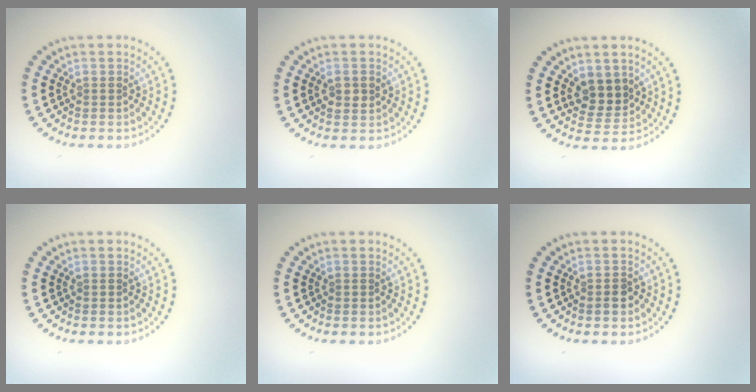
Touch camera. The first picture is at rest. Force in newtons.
{"total": 1.7, "press": 1.7, "slide": 0.2}
{"total": 2.8, "press": 2.5, "slide": 1.3}
{"total": 0.0}
{"total": 0.0}
{"total": 1.3, "press": 1.2, "slide": 0.6}